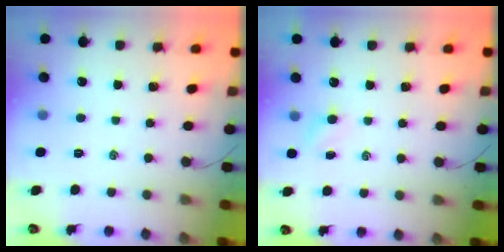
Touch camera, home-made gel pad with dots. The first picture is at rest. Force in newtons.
{"total": 2.7, "press": 2.6, "slide": 0.8}